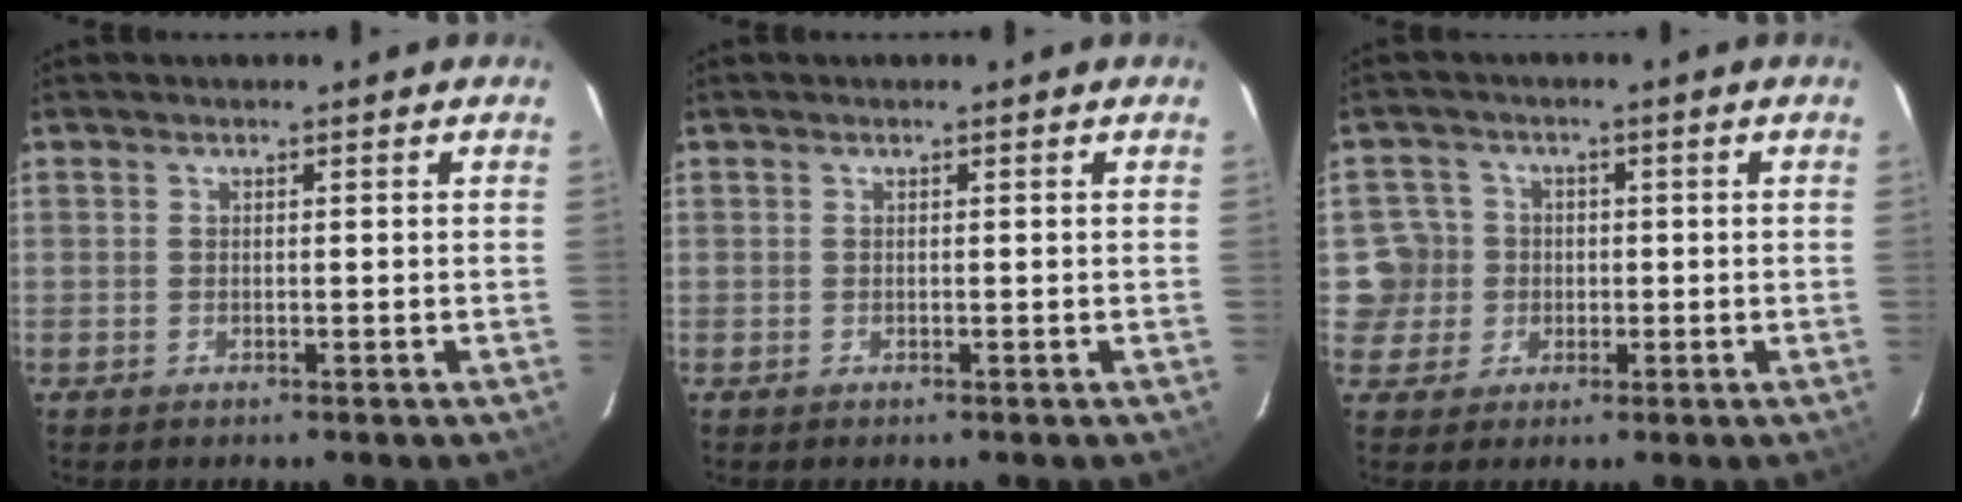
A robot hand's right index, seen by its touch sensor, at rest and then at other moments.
{"total": 0.0}
{"total": 5.7, "force": [-0.3, 5.7, 0.5], "torque": [-0.007, 0.013, -0.006]}